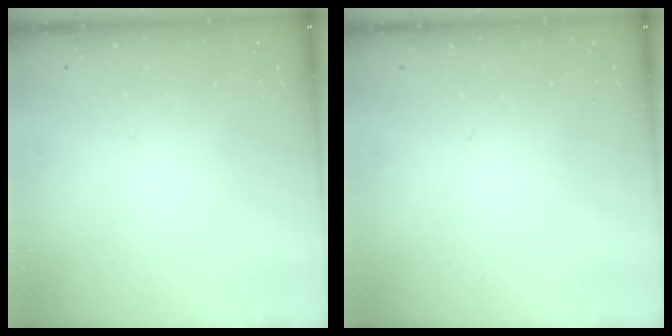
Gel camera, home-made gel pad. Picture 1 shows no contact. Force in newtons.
{"total": 0.0}